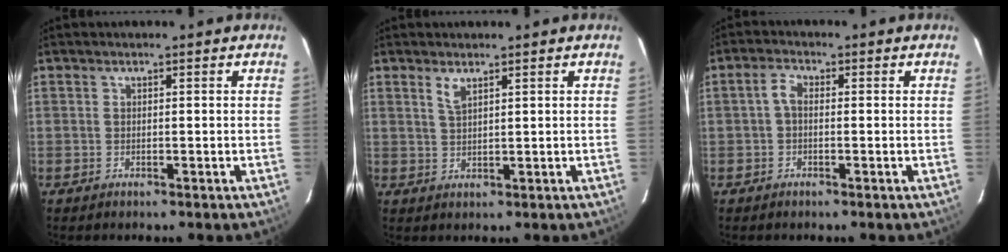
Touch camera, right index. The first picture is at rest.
{"total": 2.2, "force": [1.5, 0.6, 1.5], "torque": [-0.030, 0.001, 0.028]}
{"total": 2.1, "force": [-0.3, 1.3, 1.7], "torque": [-0.036, 0.009, -0.008]}